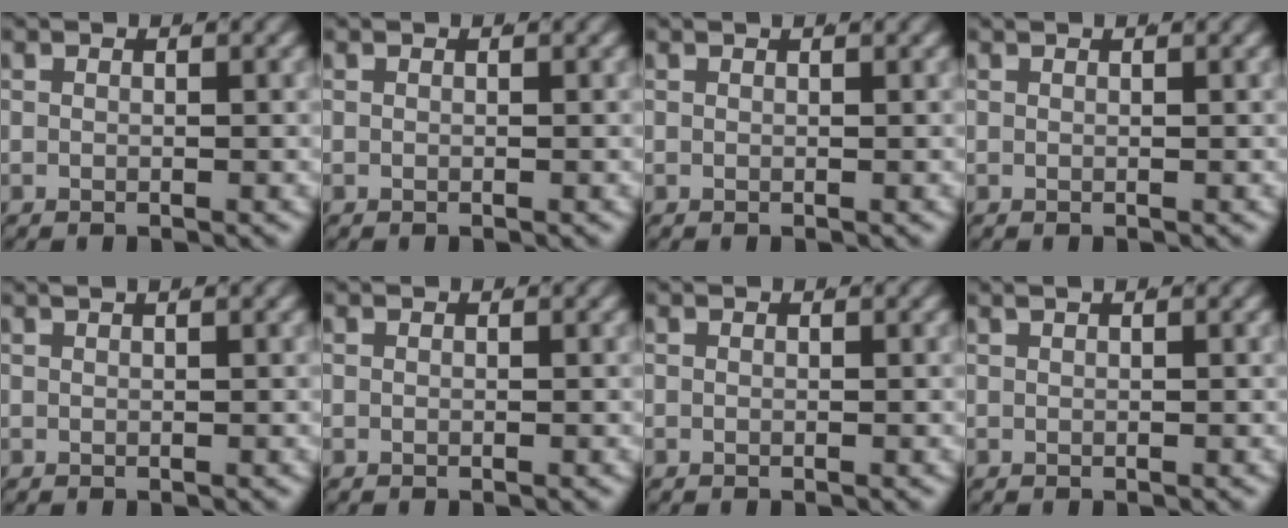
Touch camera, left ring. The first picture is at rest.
{"total": 0.0}
{"total": 0.6, "force": [0.4, -0.2, 0.2], "torque": [0.003, 0.005, 0.006]}
{"total": 0.5, "force": [0.3, -0.4, 0.0], "torque": [0.003, 0.001, 0.006]}
{"total": 1.3, "force": [1.0, -0.4, 0.8], "torque": [0.001, 0.009, 0.015]}
{"total": 0.0}
{"total": 0.0}
{"total": 1.0, "force": [0.8, -0.1, 0.6], "torque": [-0.003, 0.006, 0.014]}